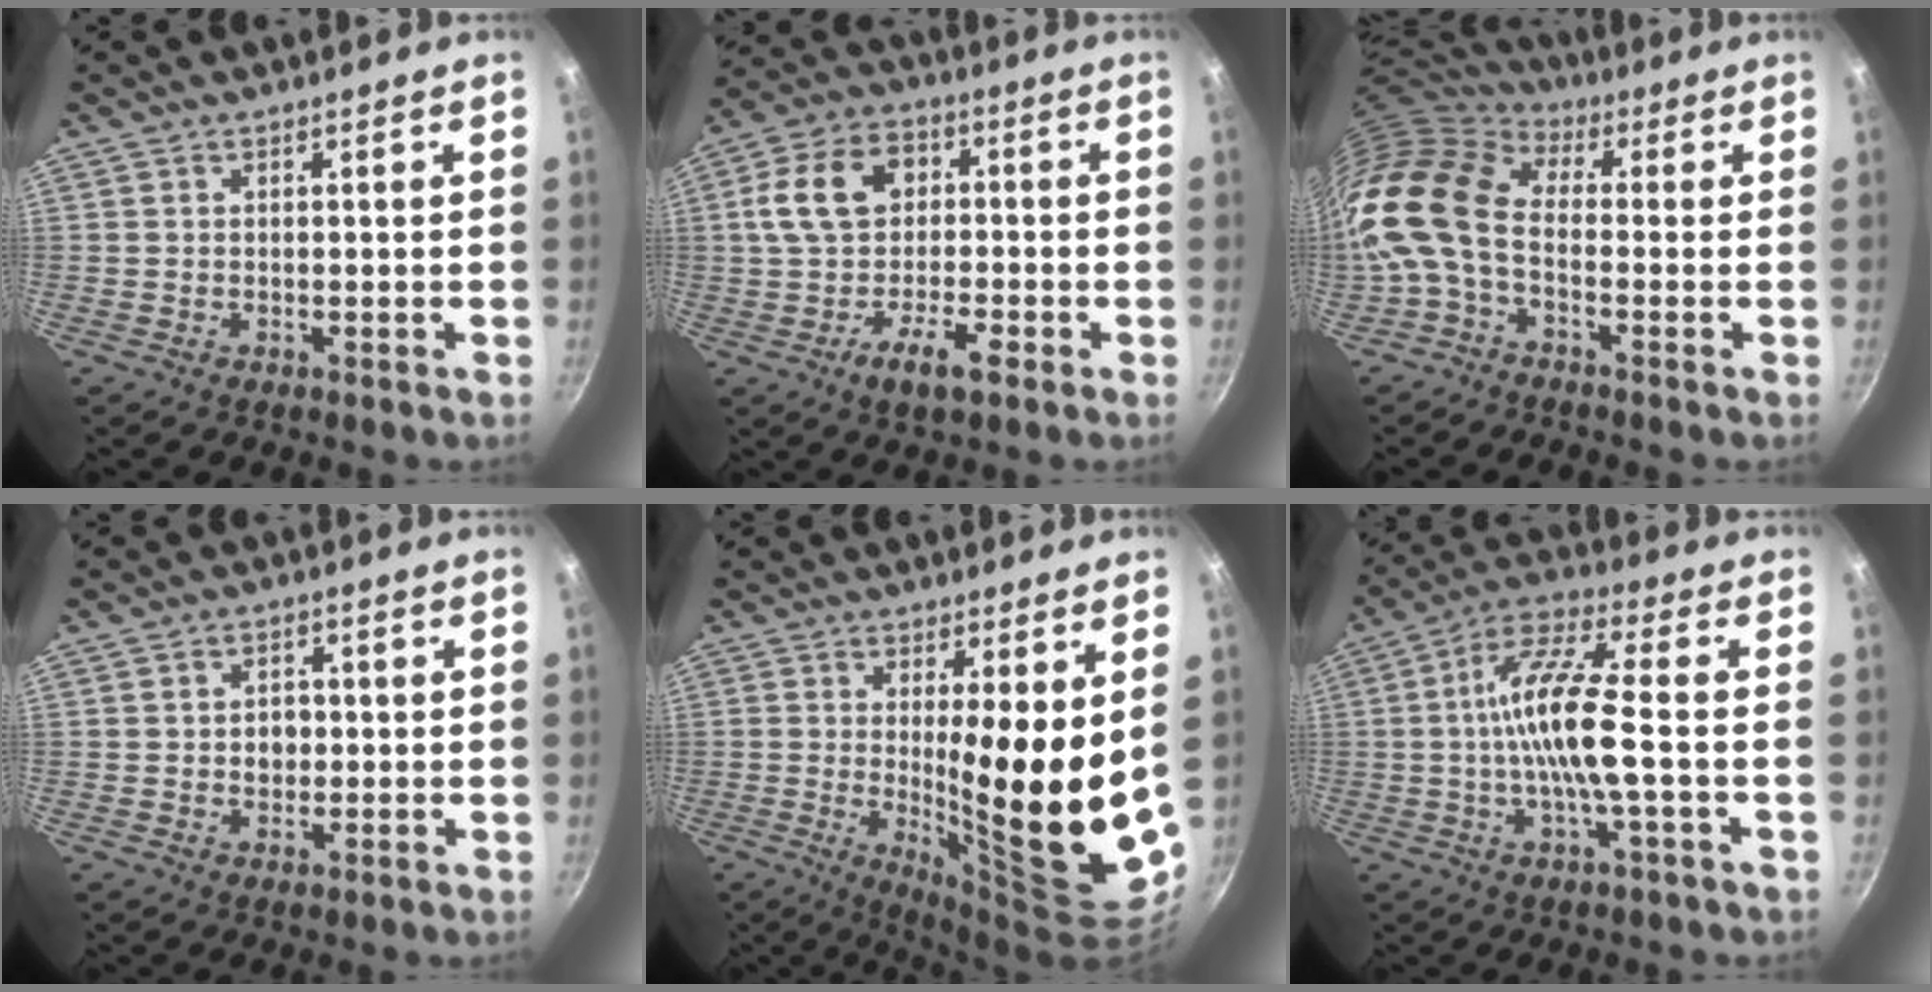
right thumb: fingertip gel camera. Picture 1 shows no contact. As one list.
[{"total": 12.5, "force": [-2.7, 8.1, 9.2], "torque": [-0.141, 0.033, -0.066]}, {"total": 13.4, "force": [-1.9, 8.1, 10.5], "torque": [-0.201, 0.028, -0.060]}, {"total": 3.3, "force": [-0.1, 2.7, 1.9], "torque": [-0.012, 0.002, -0.002]}, {"total": 16.4, "force": [2.0, 3.5, 15.9], "torque": [-0.221, -0.052, 0.038]}, {"total": 12.8, "force": [-1.2, 2.5, 12.5], "torque": [-0.241, 0.027, -0.034]}]